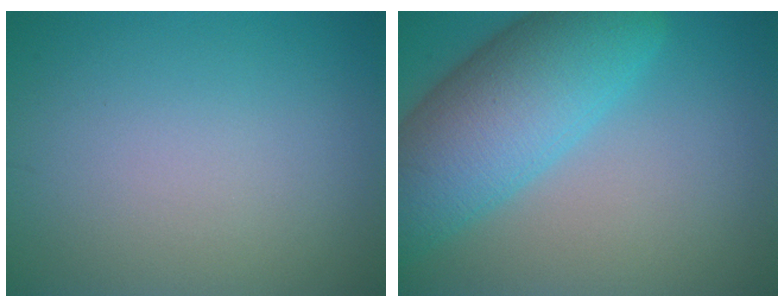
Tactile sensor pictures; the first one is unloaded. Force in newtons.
{"total": 10.0, "press": 10.0, "slide": 0.3}